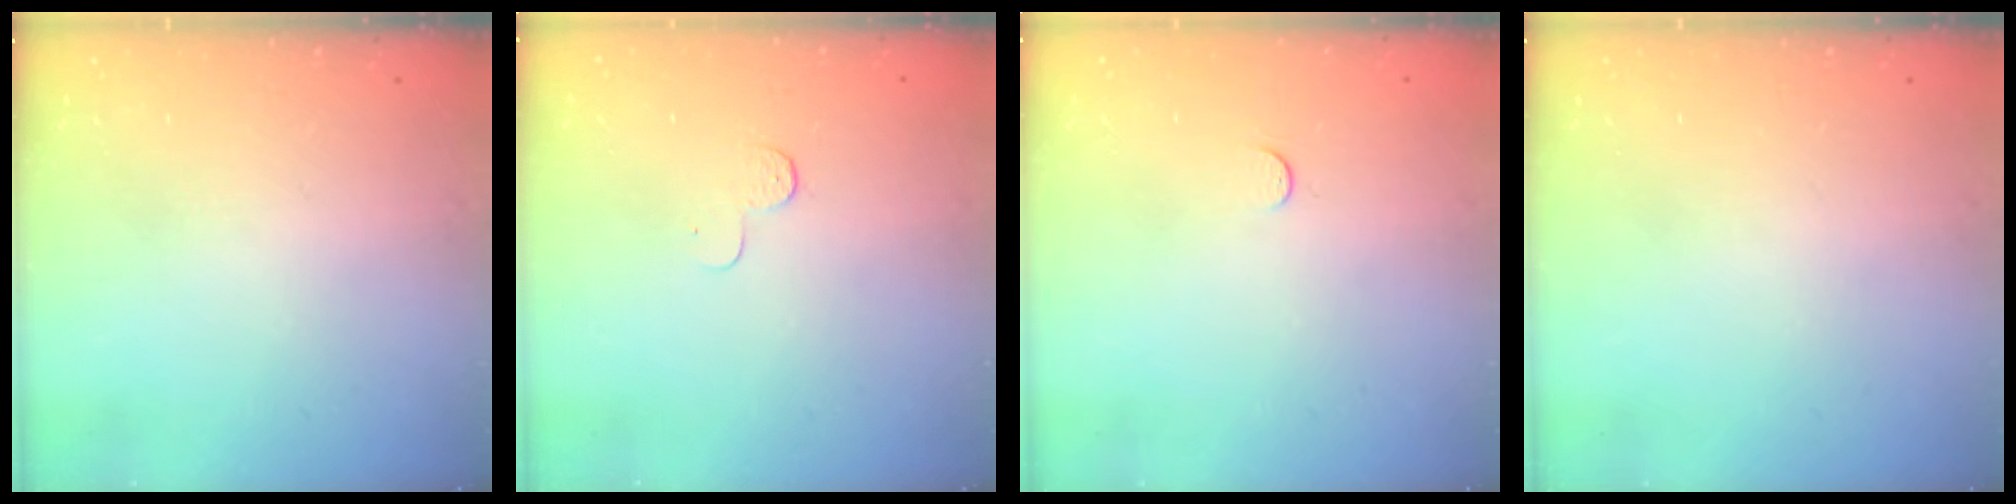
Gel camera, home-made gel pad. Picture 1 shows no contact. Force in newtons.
{"total": 3.9, "press": 3.9, "slide": 0.4}
{"total": 3.5, "press": 3.5, "slide": 0.4}
{"total": 0.0}